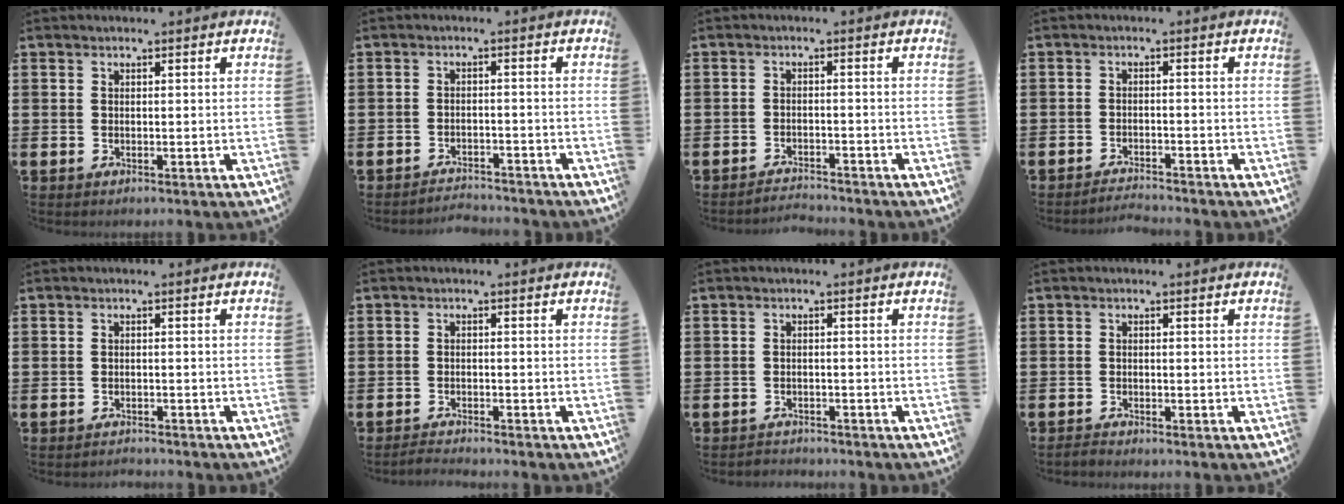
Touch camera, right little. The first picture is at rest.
{"total": 2.2, "force": [-2.2, 0.0, -0.3], "torque": [-0.003, 0.004, -0.050]}
{"total": 2.0, "force": [-2.0, -0.1, -0.2], "torque": [-0.002, 0.005, -0.045]}
{"total": 1.9, "force": [-1.9, -0.2, 0.0], "torque": [-0.003, 0.005, -0.040]}
{"total": 1.0, "force": [-1.0, 0.0, -0.1], "torque": [-0.001, 0.003, -0.022]}
{"total": 1.3, "force": [-1.3, -0.1, 0.1], "torque": [-0.004, 0.002, -0.026]}
{"total": 1.2, "force": [-1.2, 0.1, -0.2], "torque": [-0.001, 0.004, -0.027]}
{"total": 0.8, "force": [-0.8, 0.1, 0.2], "torque": [-0.005, -0.001, -0.016]}